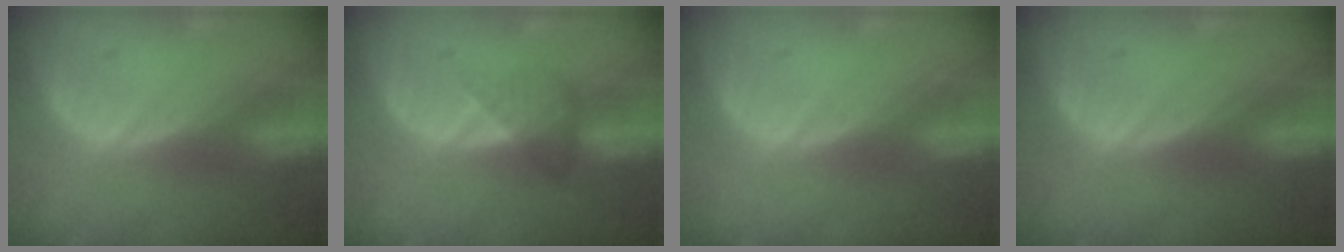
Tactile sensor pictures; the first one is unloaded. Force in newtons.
{"total": 3.3, "press": 3.0, "slide": 1.2}
{"total": 0.0}
{"total": 0.0}